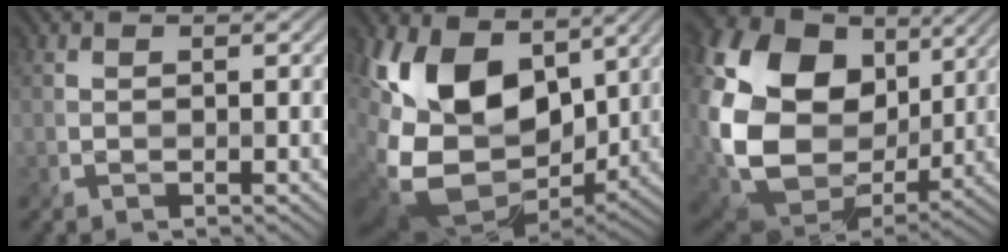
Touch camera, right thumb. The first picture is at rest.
{"total": 17.9, "force": [1.6, 12.2, 13.0], "torque": [-0.285, -0.021, 0.038]}
{"total": 22.2, "force": [4.9, 17.3, 13.1], "torque": [-0.363, -0.001, 0.127]}